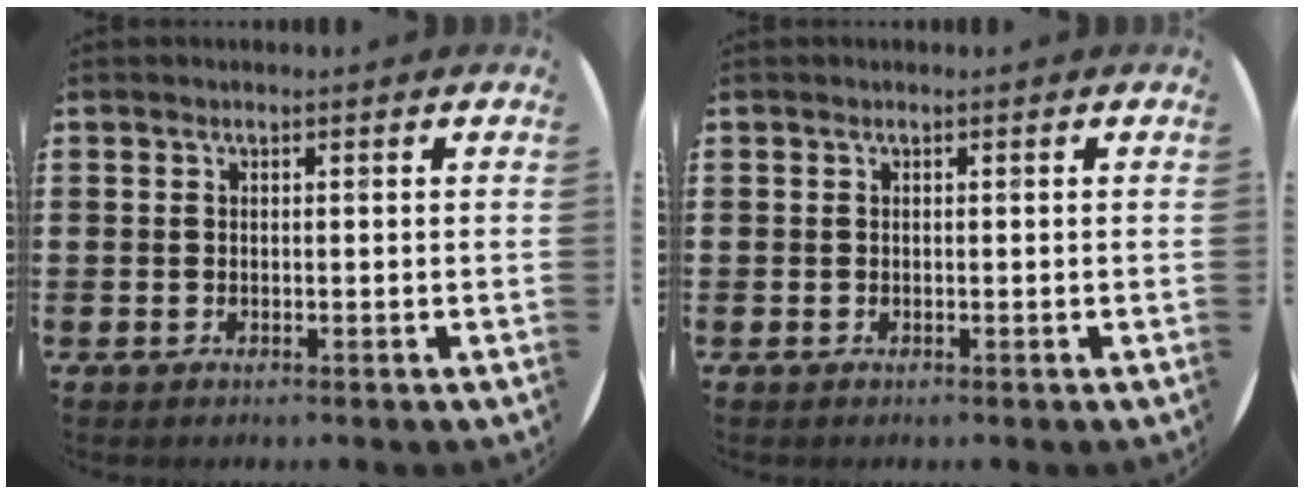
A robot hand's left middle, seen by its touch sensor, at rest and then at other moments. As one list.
[{"total": 0.0}]